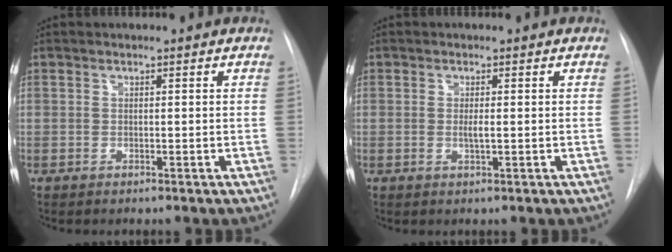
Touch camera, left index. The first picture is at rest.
{"total": 1.3, "force": [0.0, 0.1, 1.3], "torque": [-0.029, -0.003, 0.000]}